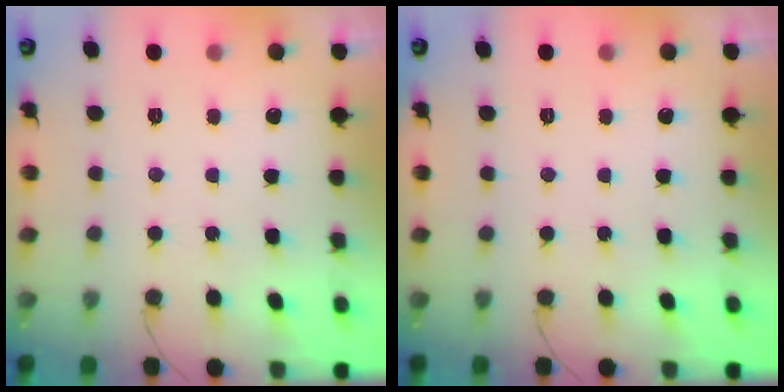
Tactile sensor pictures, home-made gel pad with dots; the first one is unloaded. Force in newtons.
{"total": 0.0}